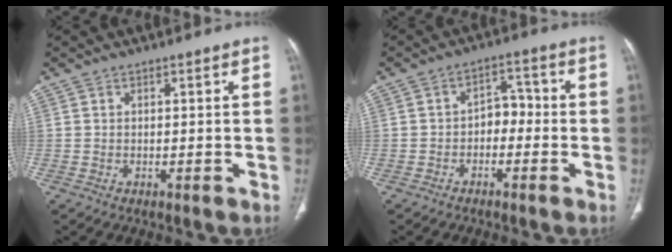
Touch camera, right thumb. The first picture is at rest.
{"total": 4.6, "force": [-1.4, 3.2, 2.9], "torque": [-0.023, 0.031, -0.032]}